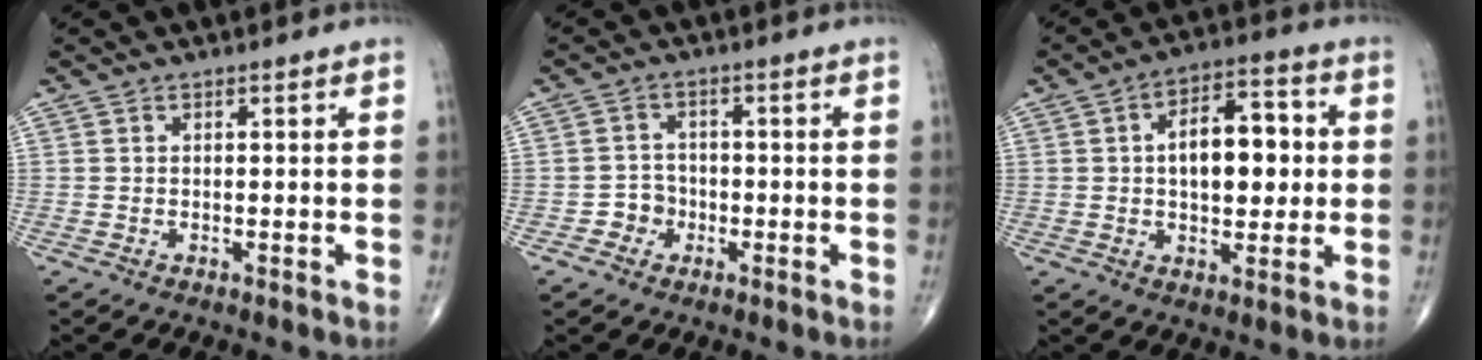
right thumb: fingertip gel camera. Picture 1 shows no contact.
{"total": 3.3, "force": [-1.4, 2.9, 0.6], "torque": [0.012, 0.013, -0.031]}
{"total": 12.4, "force": [1.0, 6.8, 10.3], "torque": [-0.128, 0.018, 0.013]}